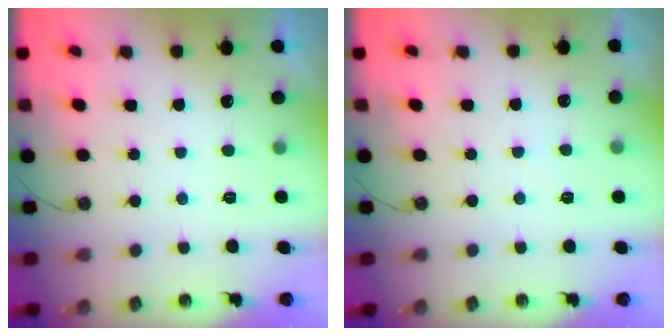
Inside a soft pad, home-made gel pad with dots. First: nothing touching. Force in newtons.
{"total": 2.6, "press": 2.6, "slide": 0.4}